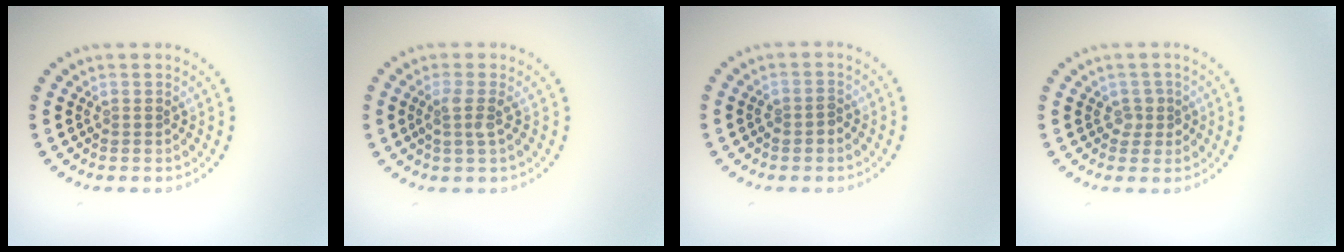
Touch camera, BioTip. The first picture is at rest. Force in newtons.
{"total": 1.8, "press": 1.3, "slide": 1.2}
{"total": 1.1, "press": 1.0, "slide": 0.3}
{"total": 1.3, "press": 1.1, "slide": 0.8}